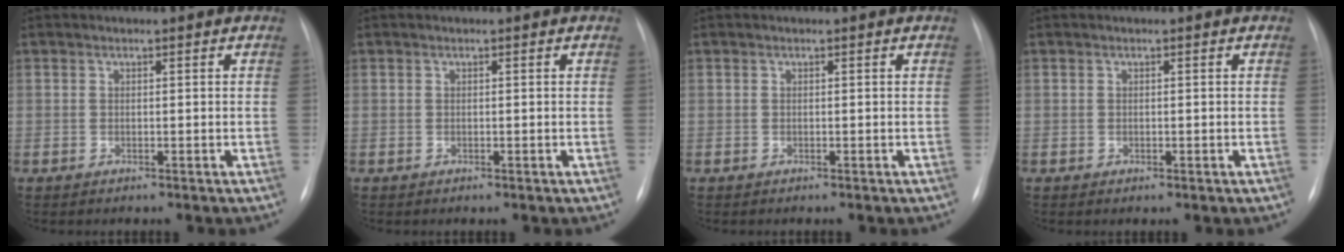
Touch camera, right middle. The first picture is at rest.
{"total": 0.0}
{"total": 0.0}
{"total": 0.5, "force": [-0.2, 0.3, 0.3], "torque": [-0.005, 0.000, -0.001]}